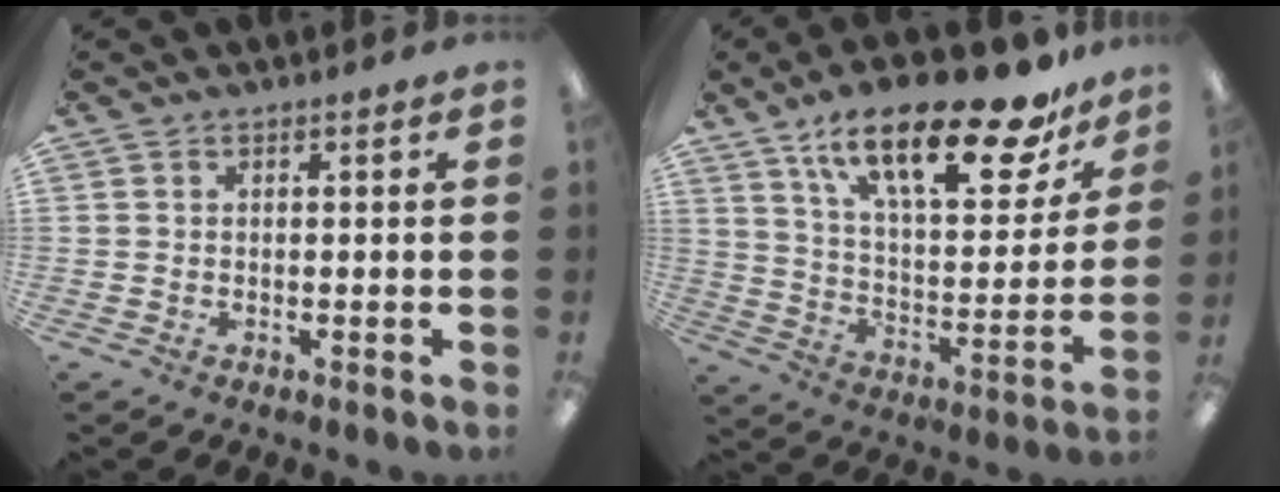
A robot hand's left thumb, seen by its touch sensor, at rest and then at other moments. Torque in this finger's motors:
{"motor_torque": [0.40, 0.42, 1.37, -1.41, 0.32]}